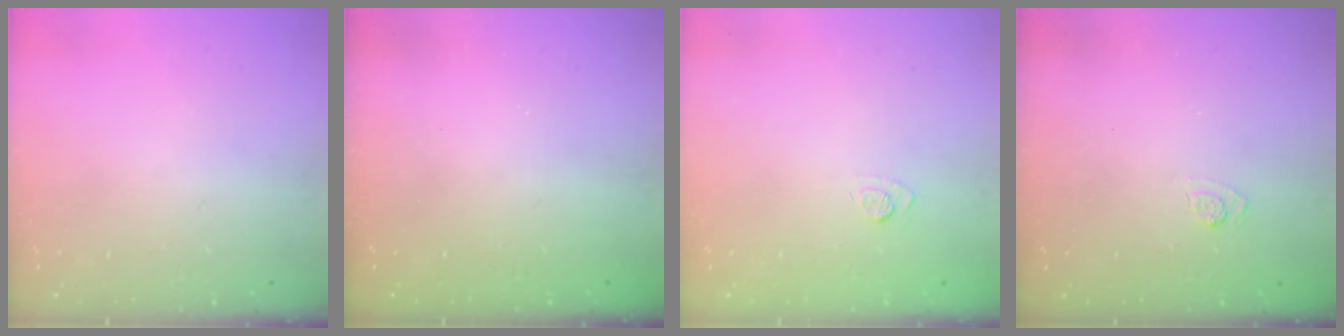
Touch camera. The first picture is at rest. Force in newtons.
{"total": 2.5, "press": 2.4, "slide": 0.8}
{"total": 7.5, "press": 7.3, "slide": 1.4}
{"total": 2.2, "press": 1.8, "slide": 1.3}